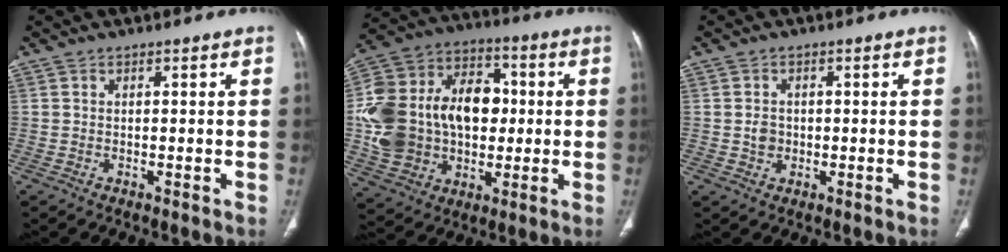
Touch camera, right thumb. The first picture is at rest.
{"total": 23.9, "force": [0.5, 17.3, 16.5], "torque": [-0.304, 0.034, 0.023]}
{"total": 2.2, "force": [-0.3, 2.0, 1.0], "torque": [-0.007, 0.004, -0.006]}